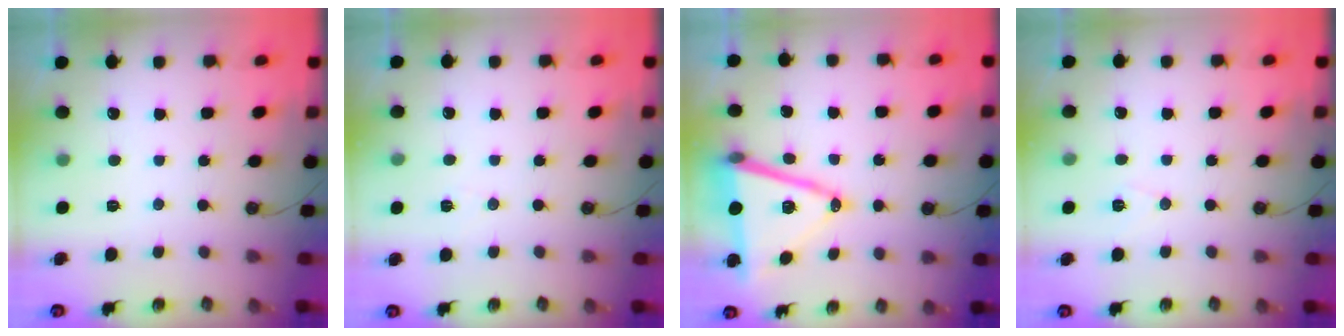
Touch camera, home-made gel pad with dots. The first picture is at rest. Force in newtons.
{"total": 4.3, "press": 3.4, "slide": 2.5}
{"total": 15.2, "press": 14.7, "slide": 3.9}
{"total": 6.9, "press": 5.2, "slide": 4.6}